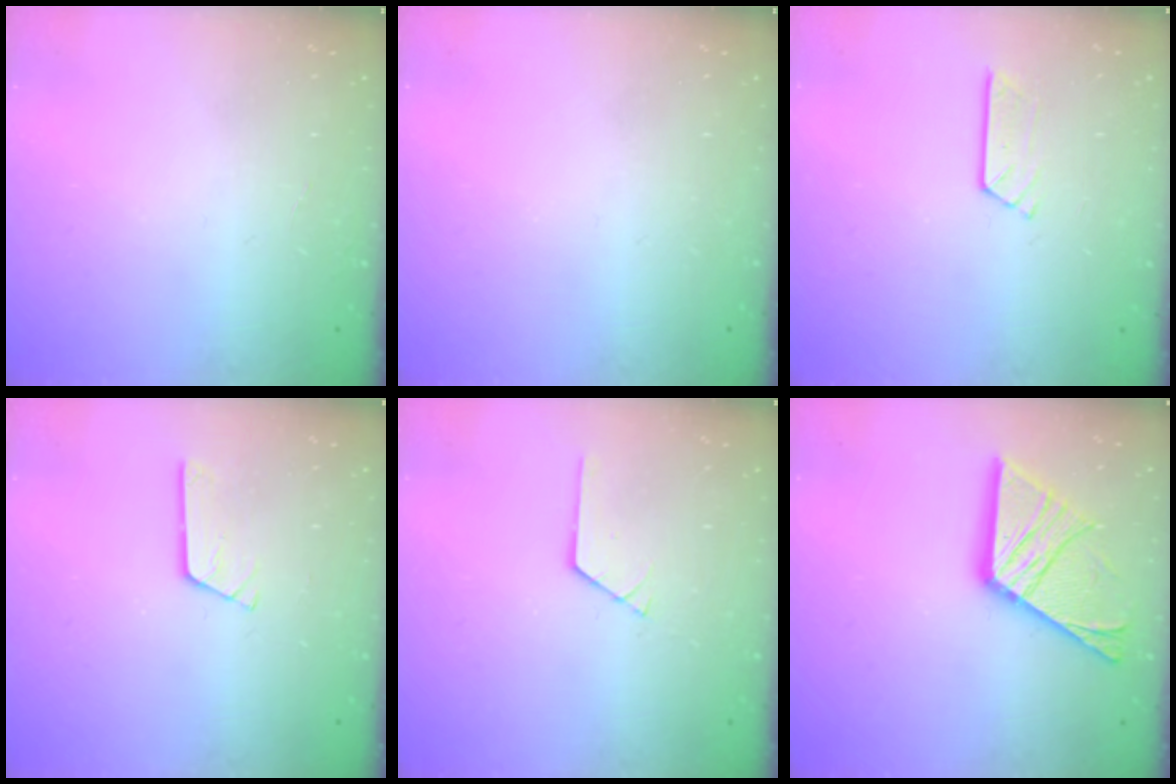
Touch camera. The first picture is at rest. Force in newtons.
{"total": 0.0}
{"total": 3.7, "press": 3.7, "slide": 0.3}
{"total": 2.6, "press": 2.6, "slide": 0.3}
{"total": 1.0, "press": 1.0, "slide": 0.1}
{"total": 17.2, "press": 17.1, "slide": 1.7}